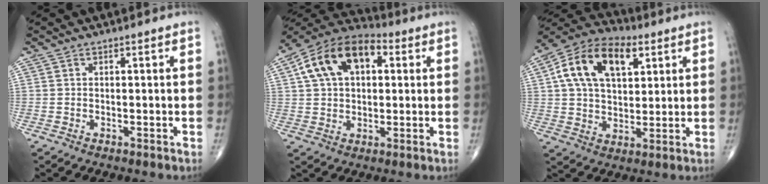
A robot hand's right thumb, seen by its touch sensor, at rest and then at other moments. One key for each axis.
{"total": 15.4, "fx": 4.5, "fy": 9.8, "fz": 11.0, "tx": -0.175, "ty": 0.025, "tz": 0.069}
{"total": 16.6, "fx": 5.8, "fy": 10.2, "fz": 11.8, "tx": -0.186, "ty": 0.009, "tz": 0.095}